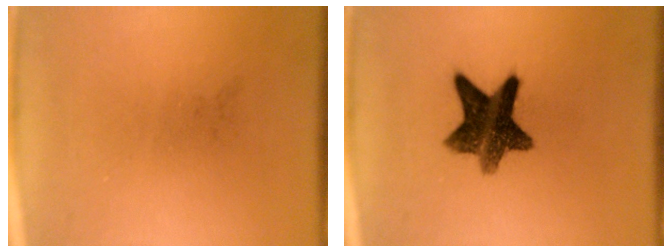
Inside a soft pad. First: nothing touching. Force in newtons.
{"total": 11.1}